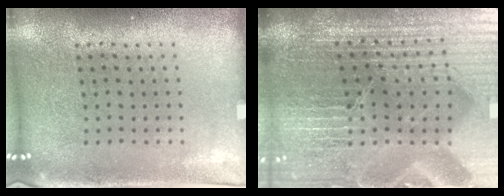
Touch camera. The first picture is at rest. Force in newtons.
{"total": 5.9, "press": 5.4, "slide": 2.4}